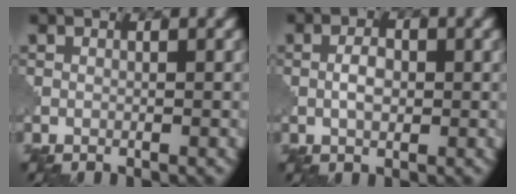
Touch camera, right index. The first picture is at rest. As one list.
[{"total": 1.9, "force": [0.1, 1.0, 1.6], "torque": [-0.031, 0.000, 0.000]}]